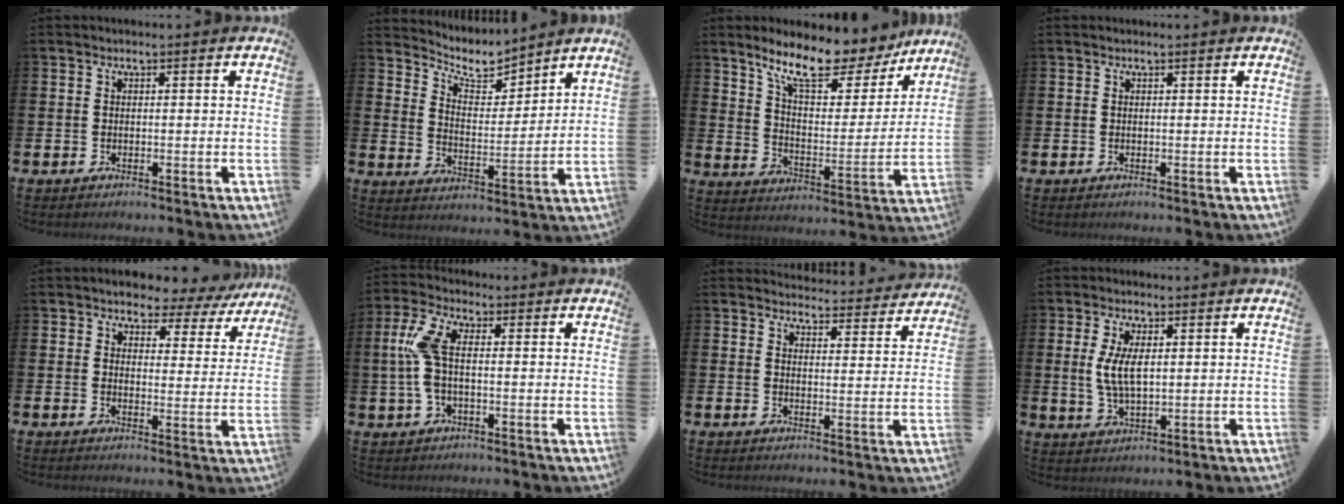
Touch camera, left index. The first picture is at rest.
{"total": 7.2, "force": [6.8, 2.0, 1.5], "torque": [-0.055, -0.045, 0.121]}
{"total": 11.3, "force": [9.6, 3.2, 4.9], "torque": [-0.119, -0.060, 0.166]}
{"total": 0.0}
{"total": 3.4, "force": [3.0, 1.6, 0.4], "torque": [-0.019, -0.032, 0.044]}
{"total": 7.2, "force": [0.9, 3.2, 6.3], "torque": [-0.148, 0.006, 0.013]}
{"total": 4.2, "force": [4.2, 0.7, 0.1], "torque": [-0.001, -0.036, 0.070]}
{"total": 5.3, "force": [1.4, 2.4, 4.6], "torque": [-0.085, 0.002, 0.021]}